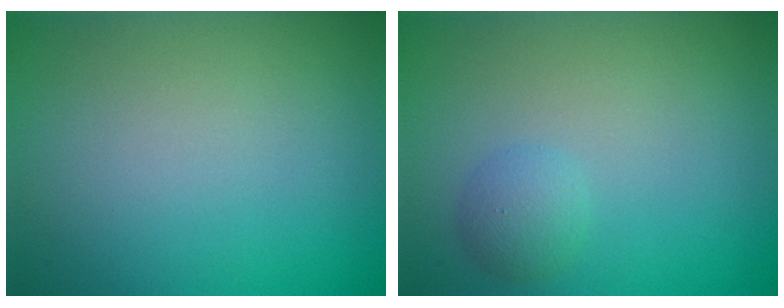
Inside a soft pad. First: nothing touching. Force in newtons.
{"total": 1.7, "press": 1.7, "slide": 0.1}